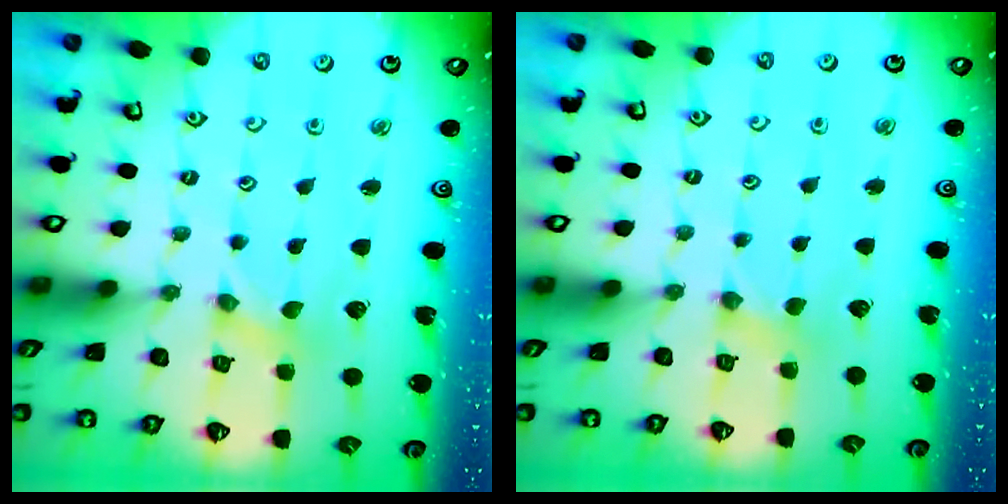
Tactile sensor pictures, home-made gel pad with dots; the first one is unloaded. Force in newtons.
{"total": 2.1, "press": 2.1, "slide": 0.4}